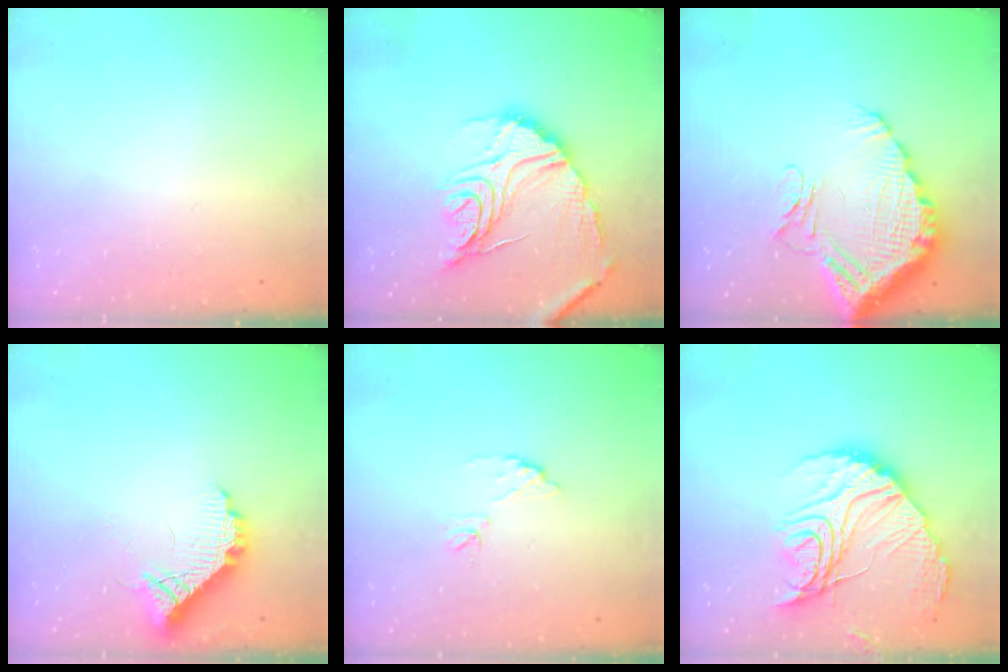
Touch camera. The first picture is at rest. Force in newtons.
{"total": 18.6, "press": 18.5, "slide": 1.4}
{"total": 16.7, "press": 16.6, "slide": 1.7}
{"total": 10.4, "press": 10.4, "slide": 0.6}
{"total": 7.4, "press": 7.4, "slide": 0.4}
{"total": 22.9, "press": 22.8, "slide": 2.0}